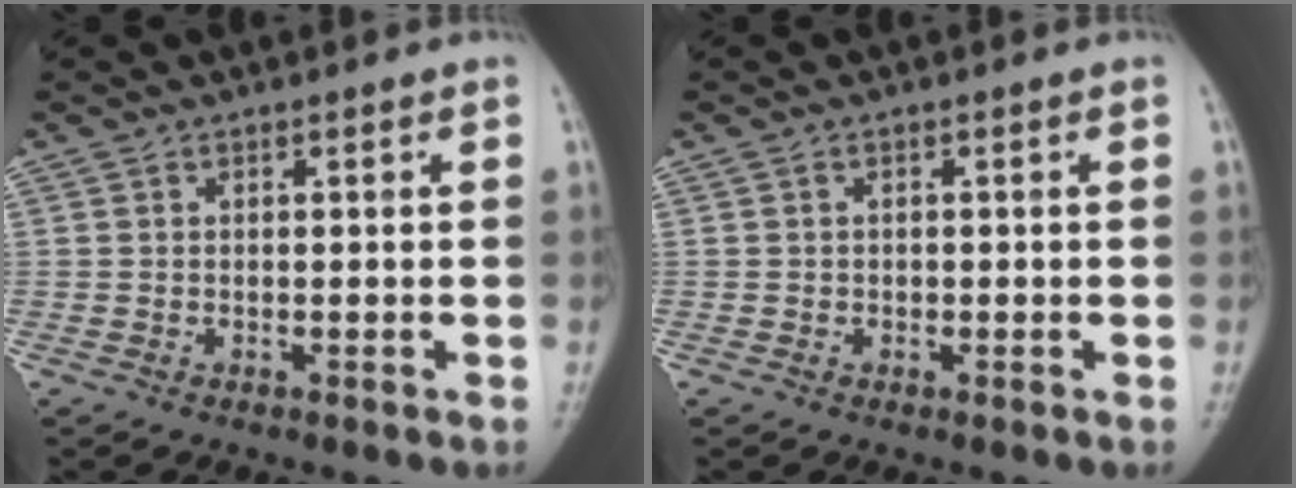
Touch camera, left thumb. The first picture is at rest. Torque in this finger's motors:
{"motor_torque": [-0.29, -0.33, 0.13, 0.06, 0.00]}